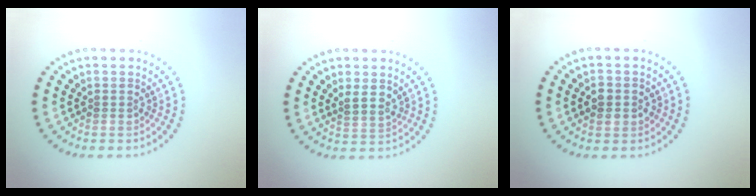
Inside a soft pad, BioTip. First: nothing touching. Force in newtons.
{"total": 1.4, "press": 1.2, "slide": 0.7}
{"total": 2.0, "press": 2.0, "slide": 0.3}